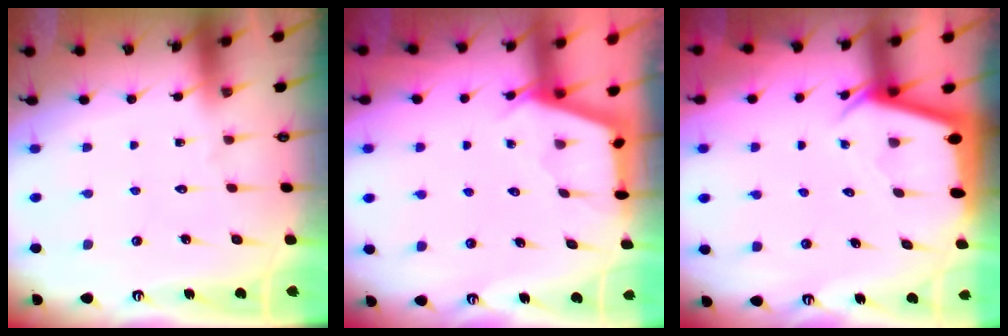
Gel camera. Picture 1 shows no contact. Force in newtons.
{"total": 2.7, "press": 2.7, "slide": 0.3}
{"total": 2.6, "press": 2.6, "slide": 0.3}